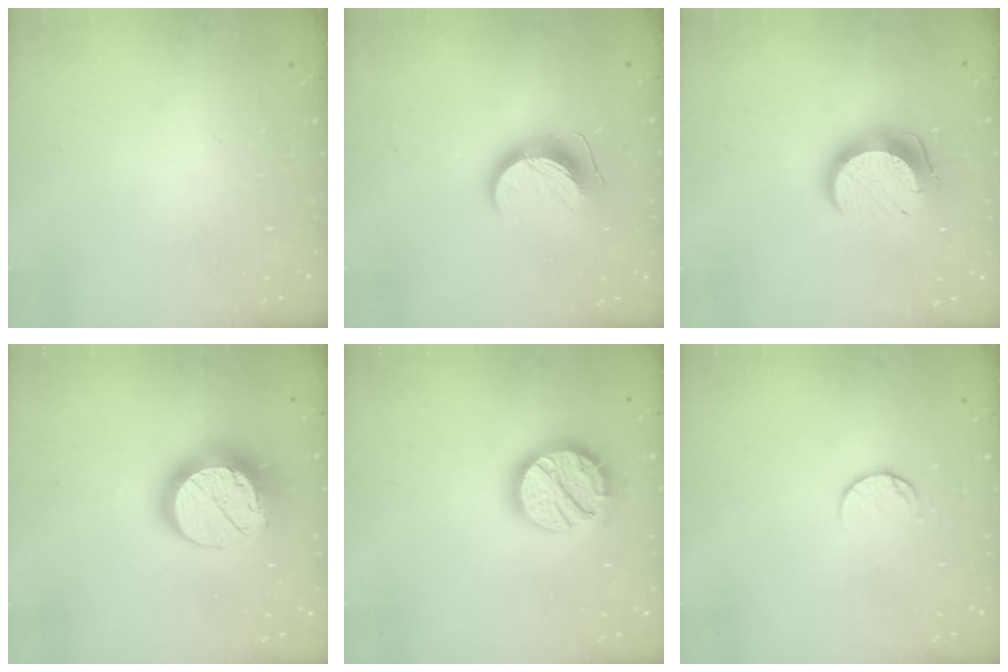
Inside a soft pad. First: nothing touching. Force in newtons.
{"total": 12.2, "press": 12.2, "slide": 0.4}
{"total": 12.5, "press": 12.5, "slide": 0.9}
{"total": 17.9, "press": 17.8, "slide": 1.4}
{"total": 17.0, "press": 17.0, "slide": 0.8}
{"total": 5.0, "press": 5.0, "slide": 0.6}